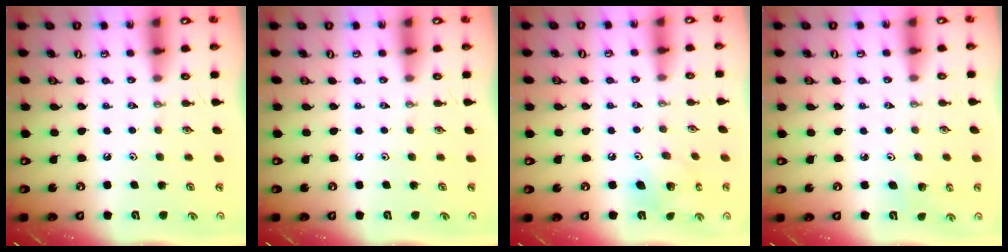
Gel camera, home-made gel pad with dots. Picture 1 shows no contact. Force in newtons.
{"total": 0.0}
{"total": 8.7, "press": 8.7, "slide": 0.6}
{"total": 3.7, "press": 3.7, "slide": 0.4}